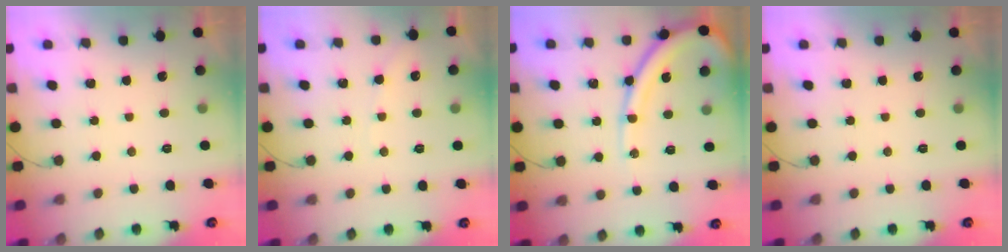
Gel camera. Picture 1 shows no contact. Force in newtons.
{"total": 3.5, "press": 3.5, "slide": 0.4}
{"total": 13.3, "press": 13.2, "slide": 1.4}
{"total": 0.0}